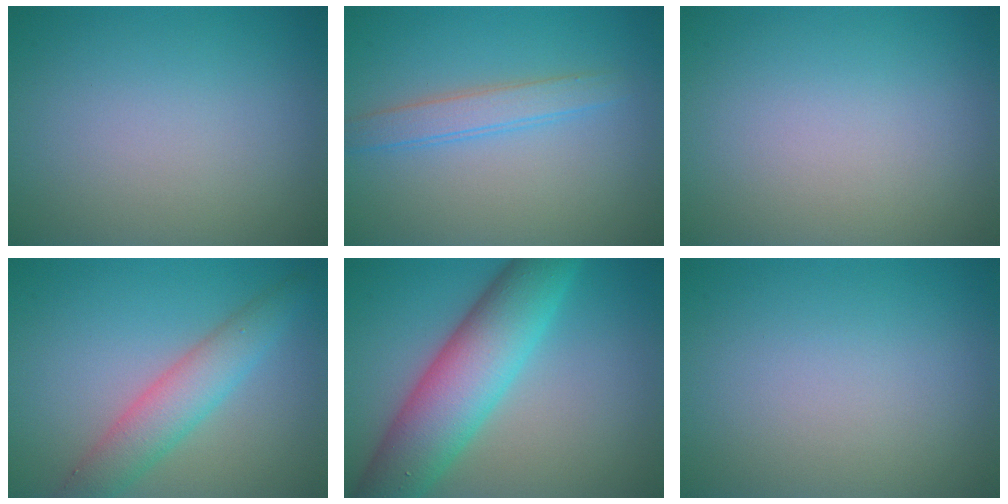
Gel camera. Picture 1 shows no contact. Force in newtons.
{"total": 2.4, "press": 2.4, "slide": 0.1}
{"total": 0.0}
{"total": 4.3, "press": 4.3, "slide": 0.1}
{"total": 9.1, "press": 9.1, "slide": 0.2}
{"total": 0.0}